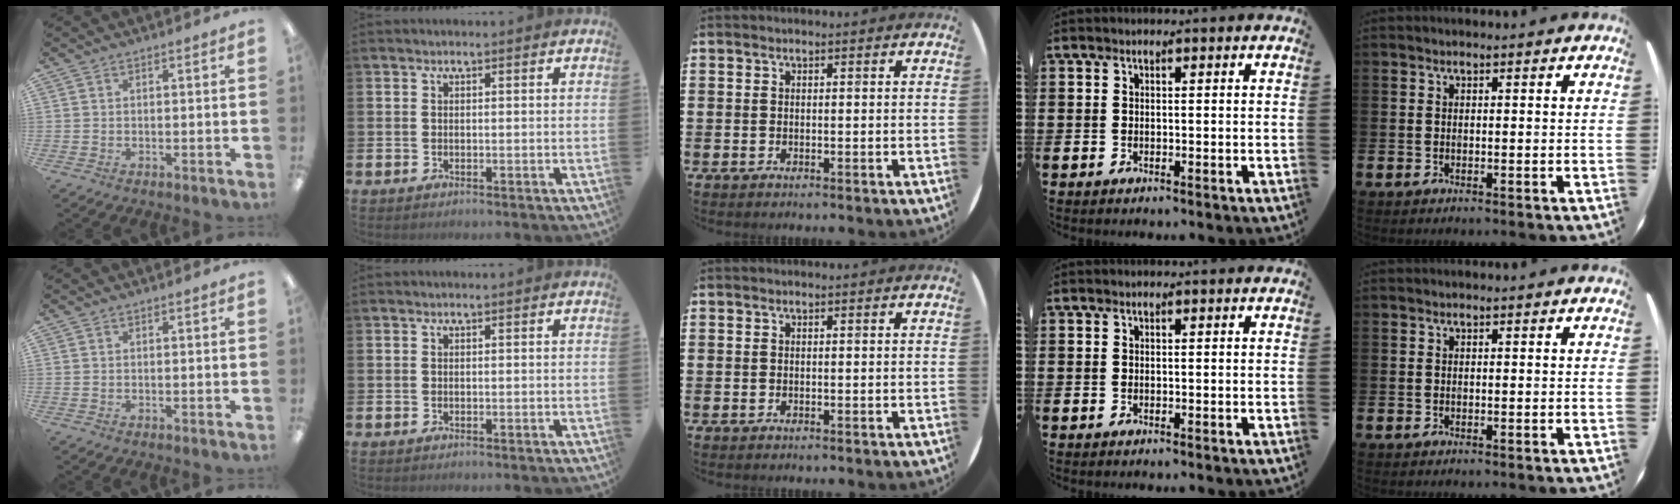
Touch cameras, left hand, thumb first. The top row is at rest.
{}